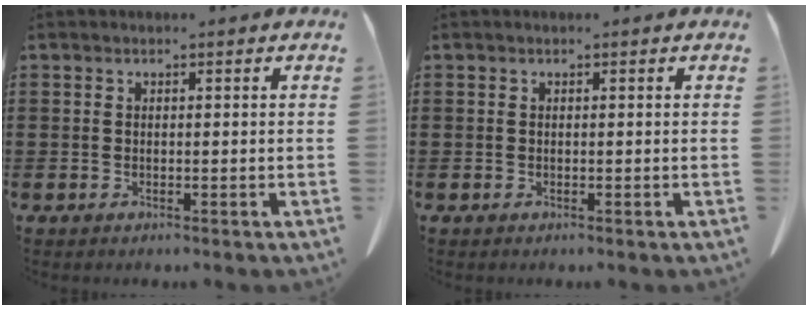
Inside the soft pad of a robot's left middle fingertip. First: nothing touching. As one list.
[{"total": 0.0}]